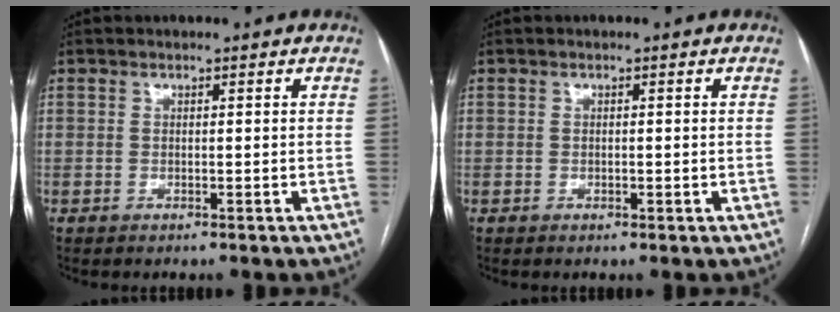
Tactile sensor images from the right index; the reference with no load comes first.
{"total": 0.5, "force": [-0.1, 0.4, 0.4], "torque": [-0.003, 0.001, 0.001]}